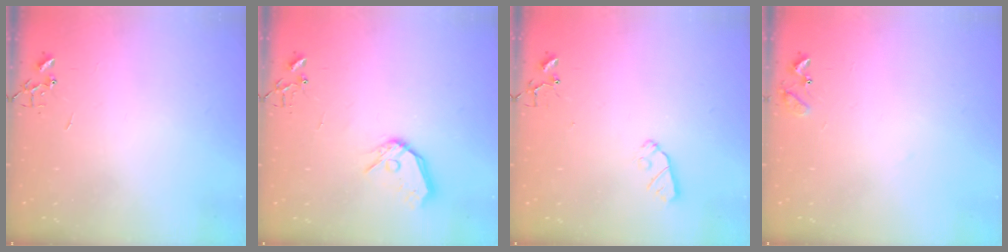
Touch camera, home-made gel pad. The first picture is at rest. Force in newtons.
{"total": 11.3, "press": 11.2, "slide": 1.5}
{"total": 6.6, "press": 6.6, "slide": 0.2}
{"total": 8.4, "press": 8.4, "slide": 0.5}